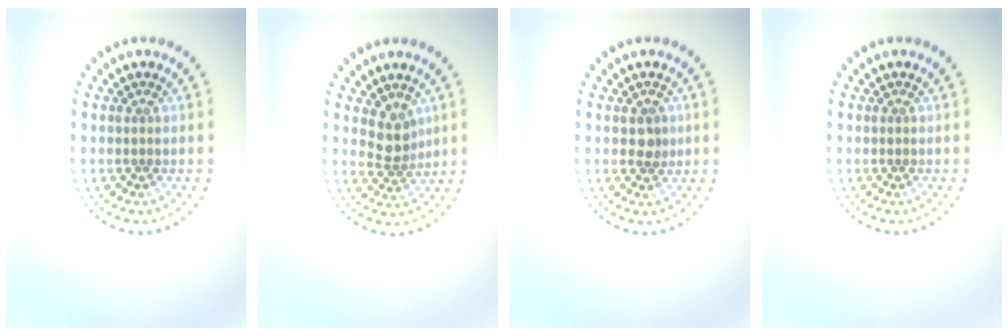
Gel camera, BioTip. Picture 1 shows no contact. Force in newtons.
{"total": 2.5, "press": 2.0, "slide": 1.6}
{"total": 1.5, "press": 1.4, "slide": 0.5}
{"total": 0.0}